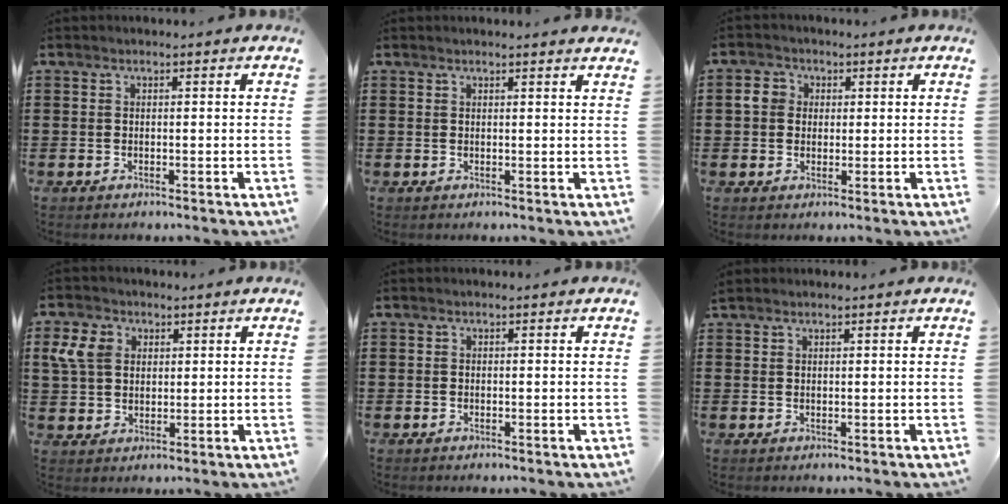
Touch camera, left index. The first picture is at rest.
{"total": 1.1, "force": [1.0, -0.1, 0.4], "torque": [-0.009, 0.000, 0.019]}
{"total": 3.2, "force": [0.6, 2.9, 1.1], "torque": [-0.035, 0.013, 0.007]}
{"total": 5.4, "force": [2.0, 4.3, 2.5], "torque": [-0.075, 0.015, 0.033]}
{"total": 0.0}
{"total": 0.7, "force": [0.7, 0.0, 0.3], "torque": [-0.006, -0.001, 0.014]}